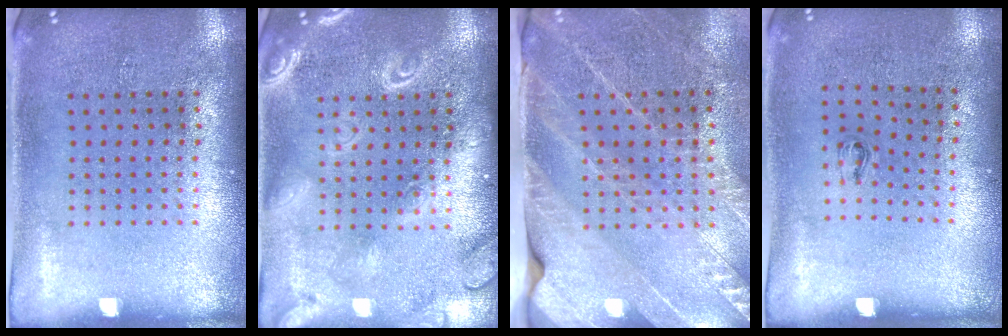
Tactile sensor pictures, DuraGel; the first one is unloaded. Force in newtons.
{"total": 2.5, "press": 2.5, "slide": 0.2}
{"total": 2.7, "press": 2.6, "slide": 0.7}
{"total": 0.6, "press": 0.2, "slide": 0.5}